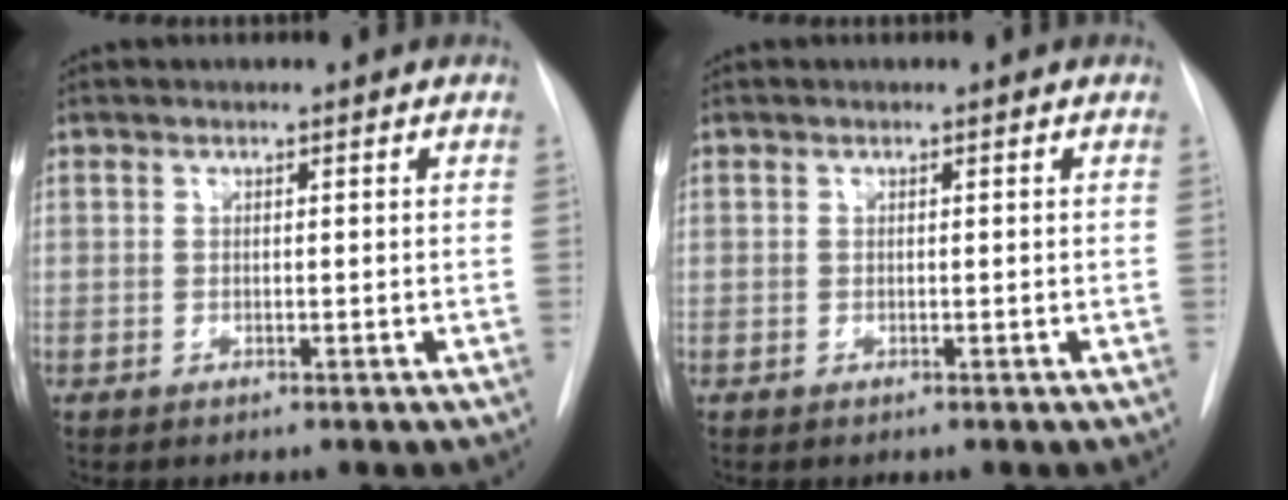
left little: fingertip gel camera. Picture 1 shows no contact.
{"total": 0.0}